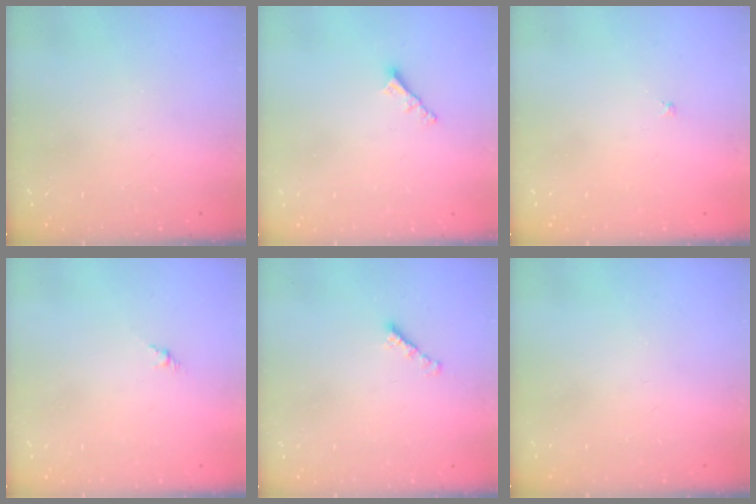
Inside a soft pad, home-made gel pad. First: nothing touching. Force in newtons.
{"total": 2.3, "press": 2.3, "slide": 0.1}
{"total": 1.0, "press": 0.9, "slide": 0.3}
{"total": 1.5, "press": 1.4, "slide": 0.6}
{"total": 2.2, "press": 2.1, "slide": 0.7}
{"total": 0.0}